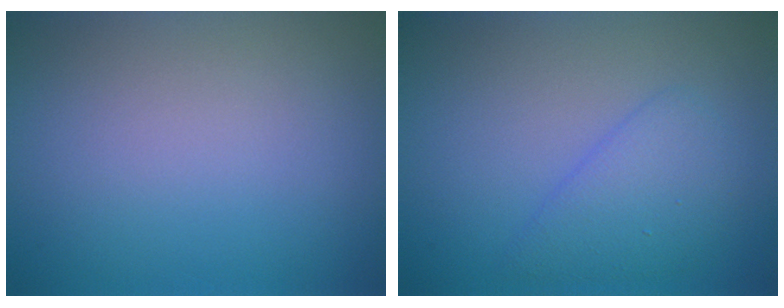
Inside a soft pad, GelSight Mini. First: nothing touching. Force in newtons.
{"total": 3.0, "press": 3.0, "slide": 0.2}